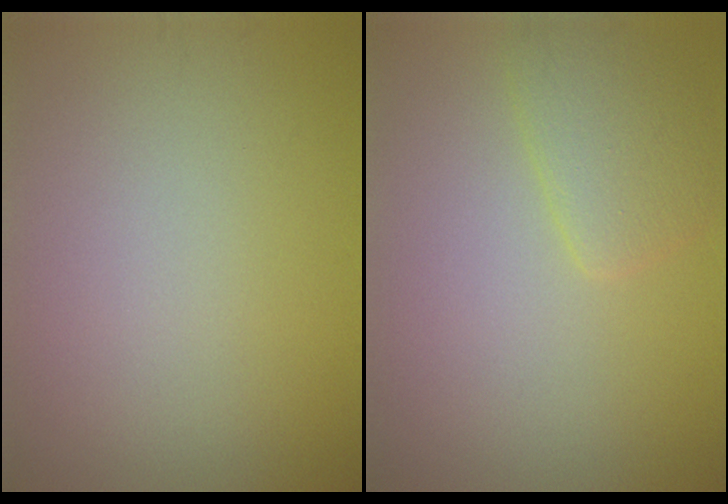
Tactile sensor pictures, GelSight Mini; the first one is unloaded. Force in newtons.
{"total": 2.6, "press": 2.6, "slide": 0.2}